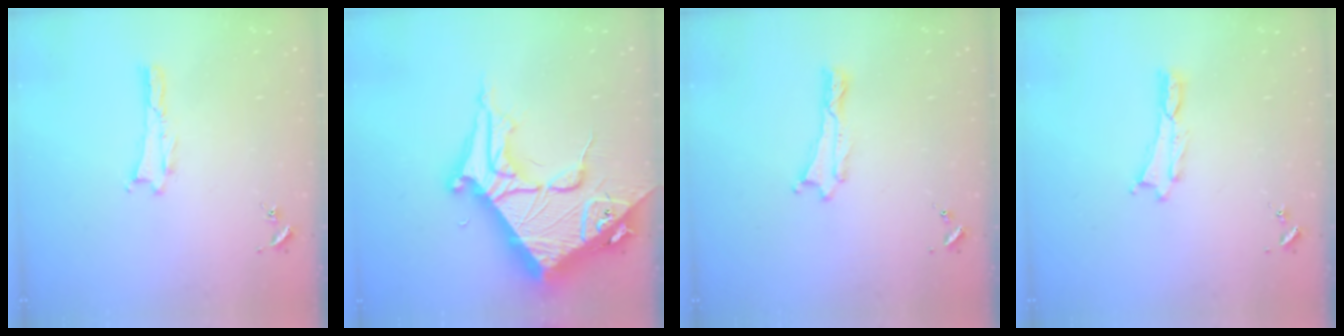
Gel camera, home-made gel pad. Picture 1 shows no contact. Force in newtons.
{"total": 14.6, "press": 14.5, "slide": 1.6}
{"total": 0.0}
{"total": 0.0}